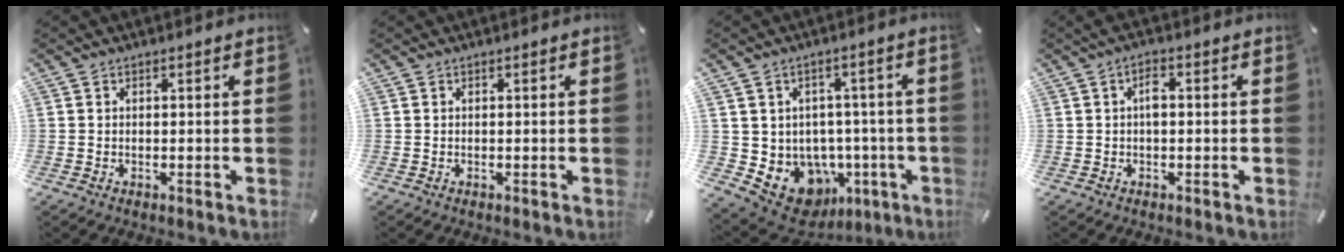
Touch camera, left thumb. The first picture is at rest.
{"total": 0.0}
{"total": 9.8, "force": [-2.8, 8.5, 3.8], "torque": [-0.071, -0.013, -0.035]}
{"total": 3.3, "force": [0.0, 1.4, 3.0], "torque": [-0.058, 0.008, -0.001]}